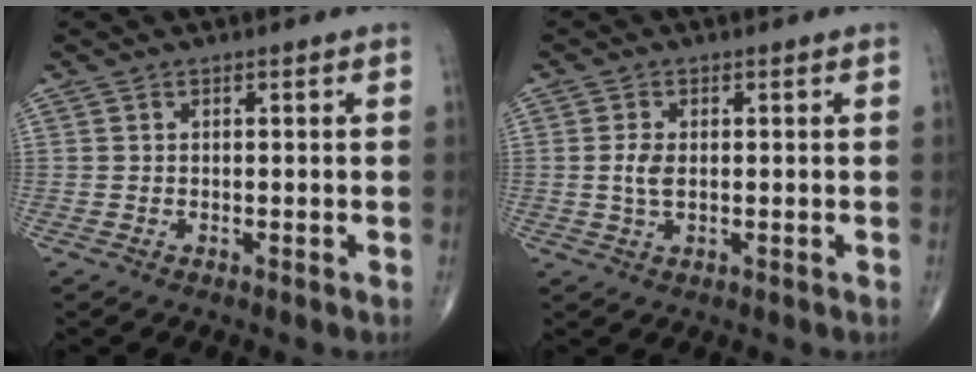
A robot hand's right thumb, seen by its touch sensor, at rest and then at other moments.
{"total": 3.2, "force": [0.1, 1.7, 2.7], "torque": [-0.060, 0.000, 0.002]}